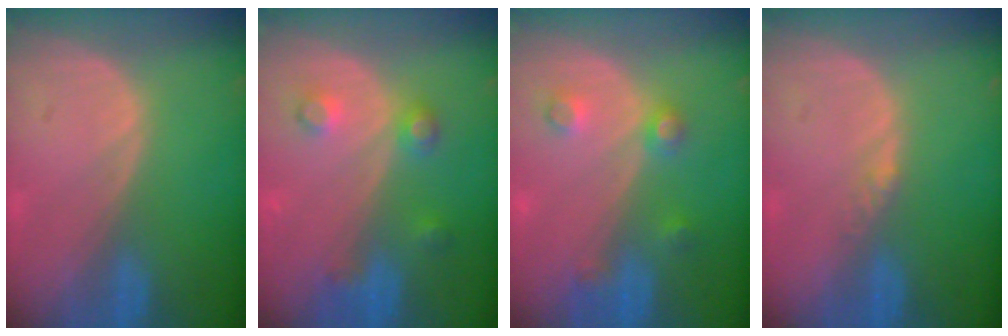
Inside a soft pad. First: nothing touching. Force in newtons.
{"total": 3.9, "press": 3.9, "slide": 0.1}
{"total": 4.0, "press": 3.5, "slide": 1.9}
{"total": 1.4, "press": 1.1, "slide": 0.8}